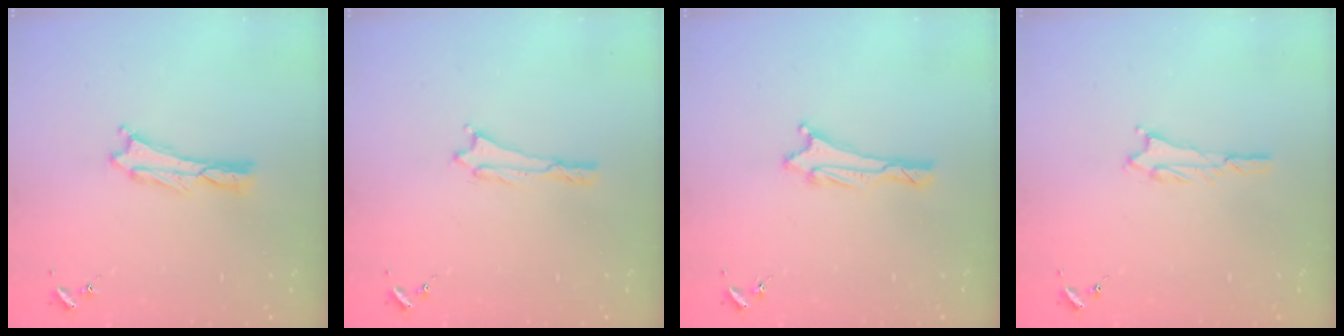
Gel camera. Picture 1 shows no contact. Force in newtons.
{"total": 0.0}
{"total": 1.3, "press": 1.3, "slide": 0.1}
{"total": 1.8, "press": 1.8, "slide": 0.2}